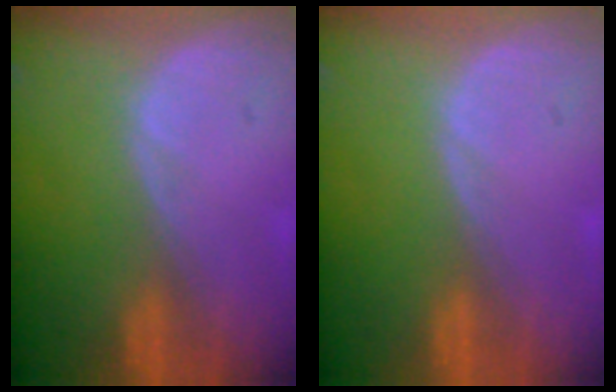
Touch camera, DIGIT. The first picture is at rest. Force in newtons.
{"total": 0.0}